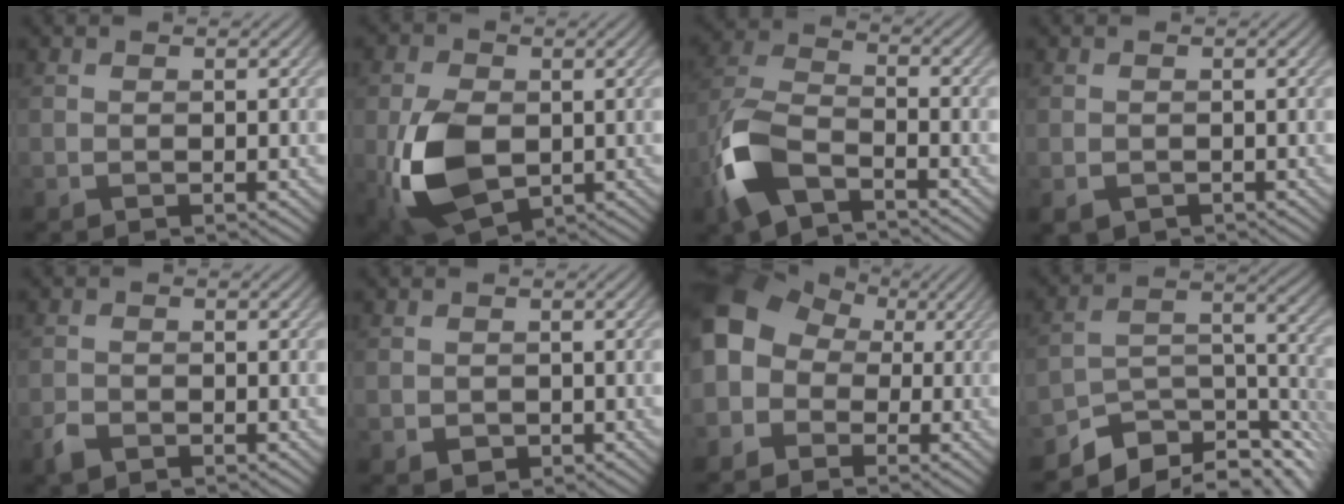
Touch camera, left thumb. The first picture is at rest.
{"total": 10.7, "force": [-2.0, 6.8, 8.0], "torque": [-0.194, -0.017, -0.042]}
{"total": 9.9, "force": [-5.4, 4.6, 6.9], "torque": [-0.165, -0.007, -0.128]}
{"total": 1.4, "force": [-0.8, 1.0, 0.6], "torque": [-0.013, -0.006, -0.019]}
{"total": 1.5, "force": [-1.3, 0.6, 0.6], "torque": [-0.012, 0.000, -0.032]}
{"total": 1.3, "force": [-0.3, 1.2, 0.5], "torque": [-0.008, -0.006, -0.008]}
{"total": 8.8, "force": [-0.4, 7.5, 4.6], "torque": [-0.113, -0.009, -0.024]}
{"total": 9.7, "force": [-7.7, 3.7, 4.7], "torque": [-0.074, -0.012, -0.135]}